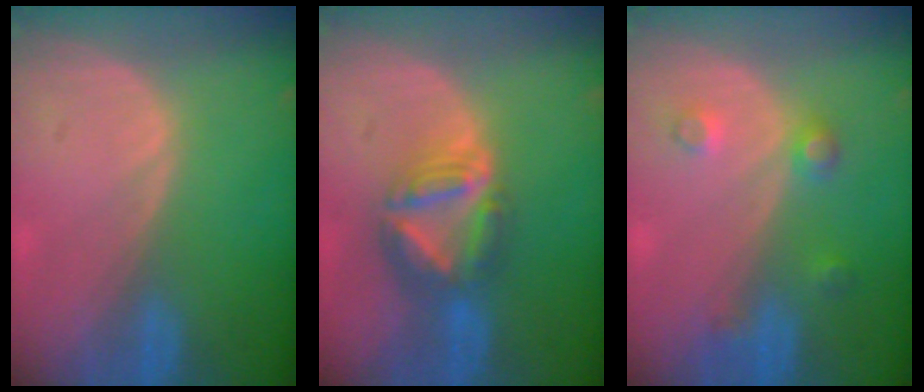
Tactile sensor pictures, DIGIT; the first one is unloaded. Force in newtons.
{"total": 7.8, "press": 6.7, "slide": 4.1}
{"total": 3.4, "press": 3.3, "slide": 0.9}